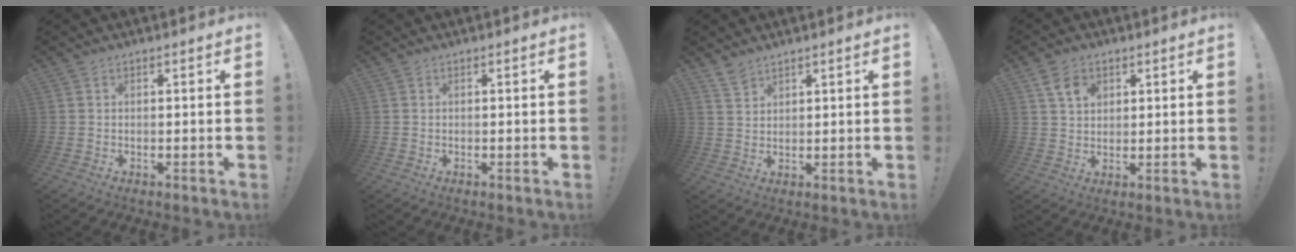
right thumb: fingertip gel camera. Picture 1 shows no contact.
{"total": 0.0}
{"total": 2.4, "force": [2.0, 0.9, 0.8], "torque": [-0.009, -0.015, 0.037]}
{"total": 6.1, "force": [3.0, 4.2, 3.2], "torque": [-0.049, -0.006, 0.055]}